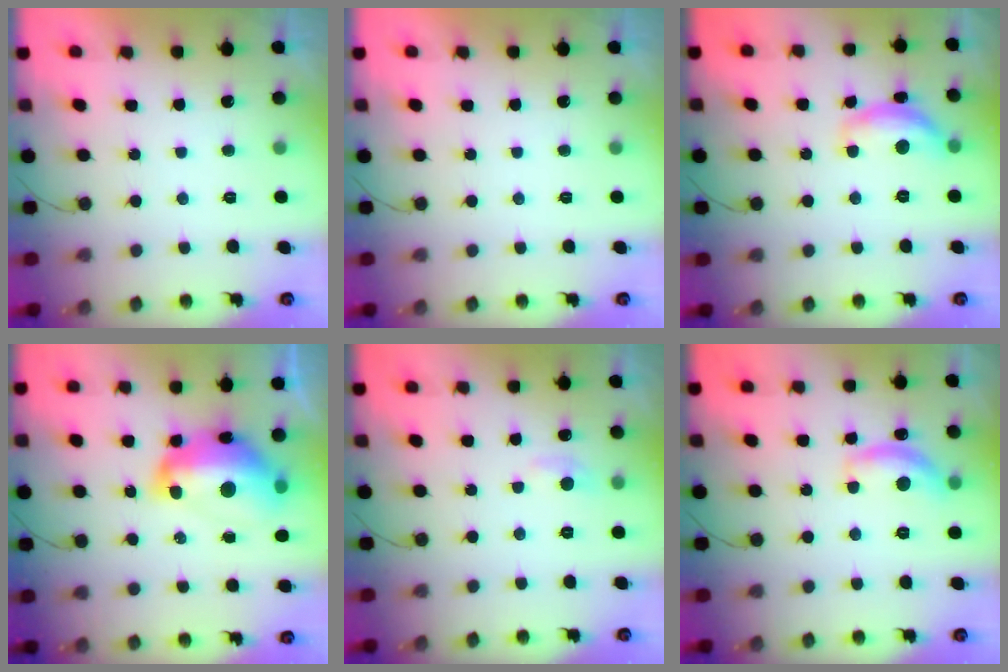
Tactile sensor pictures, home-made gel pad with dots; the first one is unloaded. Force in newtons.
{"total": 0.0}
{"total": 10.8, "press": 10.8, "slide": 0.5}
{"total": 17.3, "press": 17.2, "slide": 1.8}
{"total": 6.2, "press": 6.2, "slide": 0.8}
{"total": 12.6, "press": 12.6, "slide": 0.8}